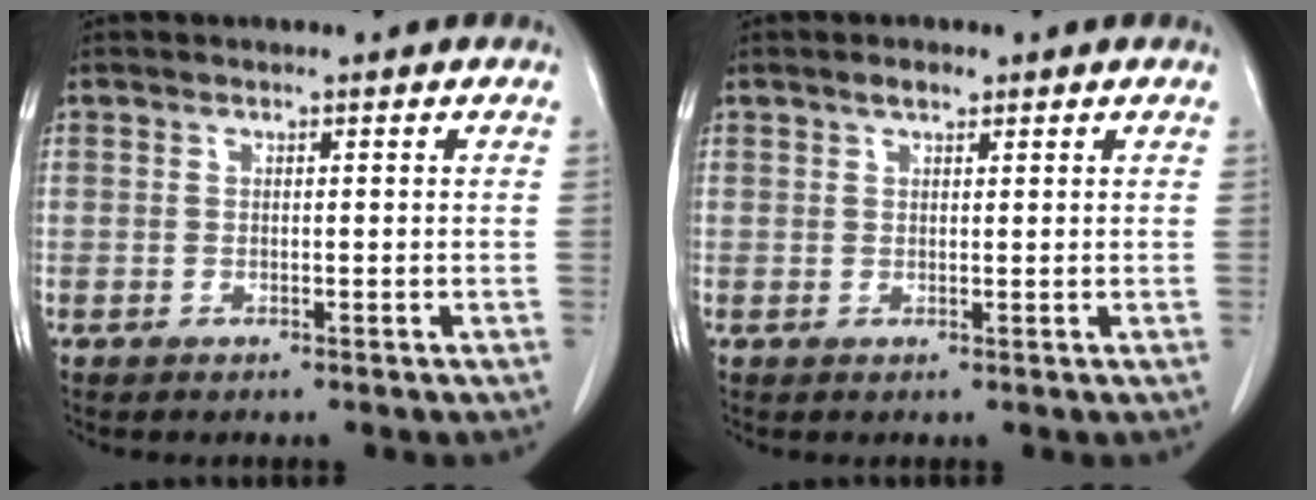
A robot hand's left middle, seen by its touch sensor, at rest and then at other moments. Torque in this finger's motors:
{"motor_torque": [0.29, -0.27, 0.00, 0.00]}